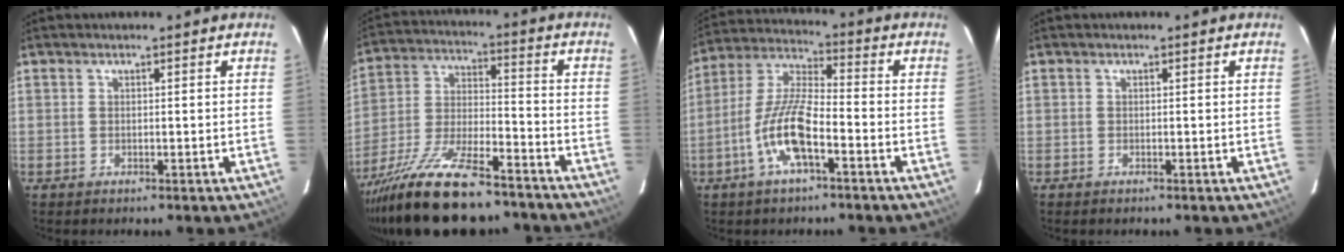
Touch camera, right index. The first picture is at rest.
{"total": 21.9, "force": [-16.7, 6.2, 12.7], "torque": [-0.253, -0.037, -0.274]}
{"total": 11.3, "force": [-5.0, 2.8, 9.7], "torque": [-0.209, 0.002, -0.098]}
{"total": 0.0}